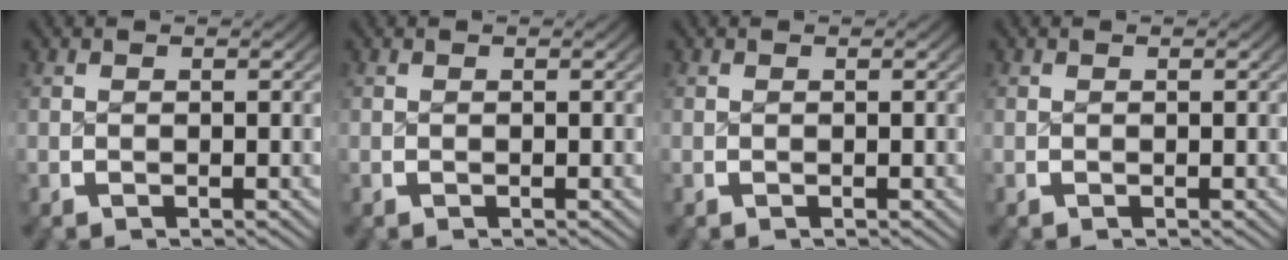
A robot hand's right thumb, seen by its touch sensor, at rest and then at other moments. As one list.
[{"total": 0.0}, {"total": 0.0}, {"total": 0.0}]